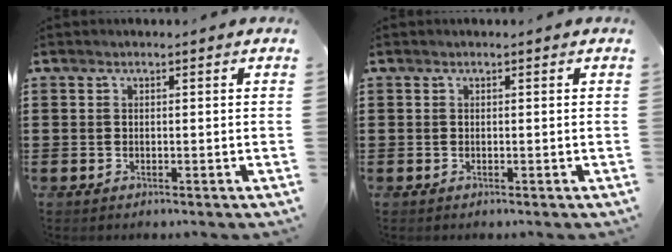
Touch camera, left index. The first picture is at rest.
{"total": 0.0}